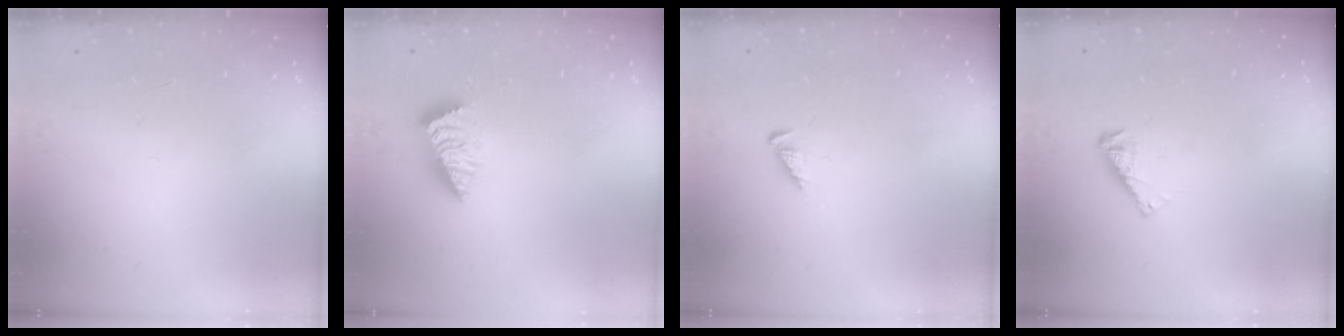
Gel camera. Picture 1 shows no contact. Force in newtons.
{"total": 2.4, "press": 2.4, "slide": 0.4}
{"total": 2.7, "press": 2.7, "slide": 0.4}
{"total": 3.7, "press": 3.7, "slide": 0.5}